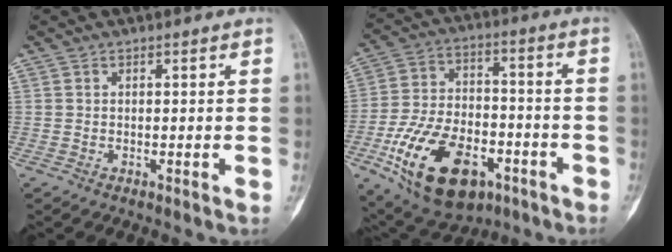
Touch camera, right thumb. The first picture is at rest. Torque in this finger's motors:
{"motor_torque": [2.35, 1.92, 1.80, -0.99, 0.49]}